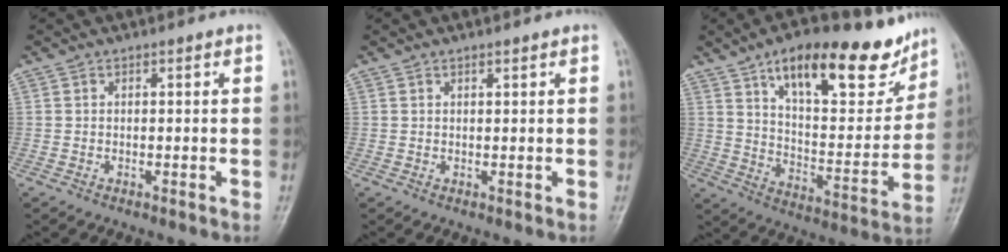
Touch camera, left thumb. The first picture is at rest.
{"total": 0.8, "force": [0.6, 0.2, 0.5], "torque": [-0.008, -0.003, 0.011]}
{"total": 23.6, "force": [15.2, 9.0, 15.7], "torque": [-0.183, -0.050, 0.238]}